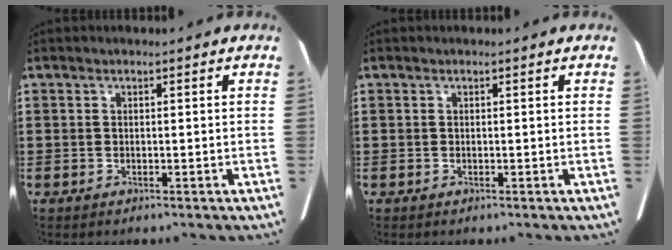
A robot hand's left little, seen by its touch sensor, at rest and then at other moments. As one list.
[{"total": 0.0}]